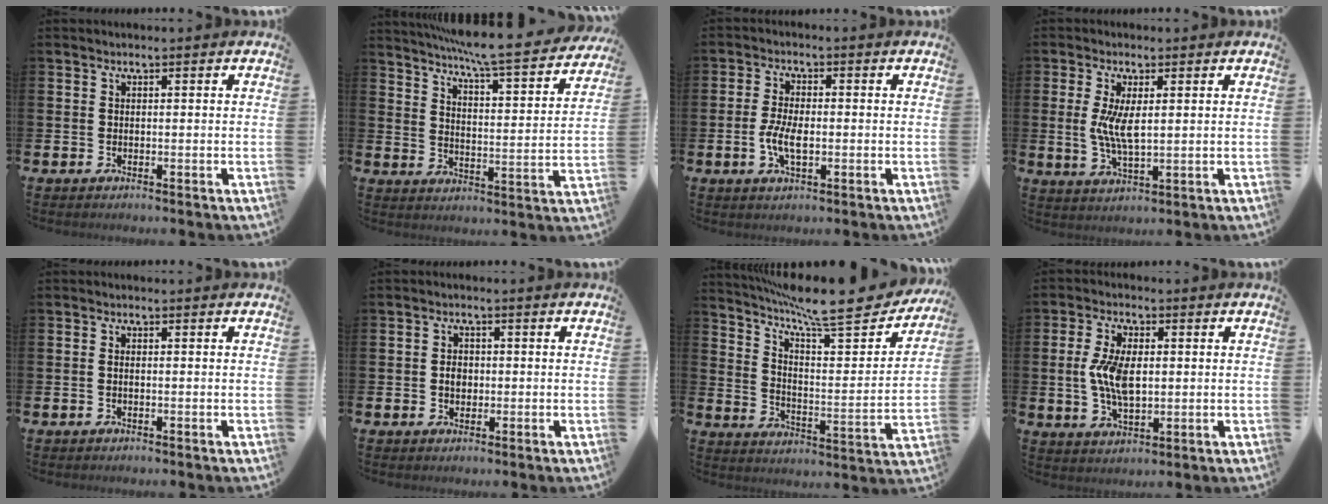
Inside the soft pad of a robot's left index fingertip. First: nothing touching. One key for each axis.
{"total": 7.6, "fx": 7.0, "fy": -0.1, "fz": 3.1, "tx": -0.082, "ty": -0.053, "tz": 0.118}
{"total": 4.4, "fx": -0.7, "fy": 2.0, "fz": 3.9, "tx": -0.082, "ty": 0.000, "tz": -0.016}
{"total": 5.4, "fx": 1.2, "fy": 1.9, "fz": 4.9, "tx": -0.089, "ty": 0.000, "tz": 0.019}
{"total": 0.6, "fx": -0.2, "fy": 0.1, "fz": 0.5, "tx": -0.002, "ty": -0.005, "tz": -0.006}
{"total": 2.0, "fx": -0.2, "fy": 1.6, "fz": 1.2, "tx": 0.000, "ty": -0.003, "tz": -0.010}
{"total": 11.6, "fx": 10.0, "fy": 1.9, "fz": 5.7, "tx": -0.125, "ty": -0.076, "tz": 0.160}
{"total": 7.4, "fx": 0.6, "fy": 3.7, "fz": 6.4, "tx": -0.119, "ty": 0.000, "tz": 0.004}